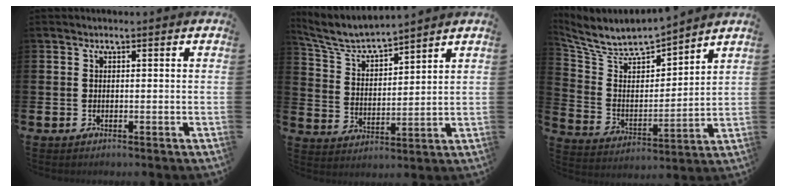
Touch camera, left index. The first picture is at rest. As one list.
[{"total": 5.9, "force": [5.6, 0.7, 1.6], "torque": [-0.053, -0.042, 0.095]}, {"total": 7.5, "force": [7.2, 1.6, 1.3], "torque": [-0.064, -0.061, 0.124]}]